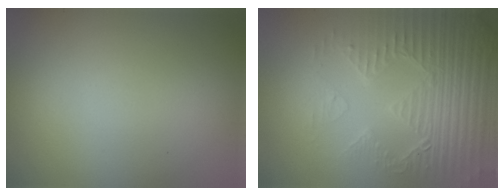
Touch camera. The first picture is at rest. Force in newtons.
{"total": 4.6, "press": 4.4, "slide": 1.1}